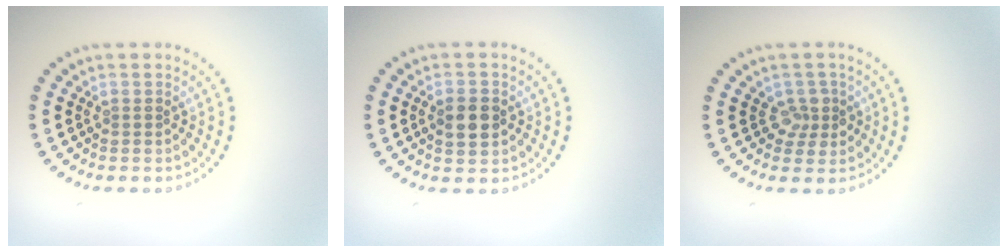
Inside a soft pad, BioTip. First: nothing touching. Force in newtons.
{"total": 2.5, "press": 2.5, "slide": 0.2}
{"total": 2.0, "press": 1.7, "slide": 0.9}